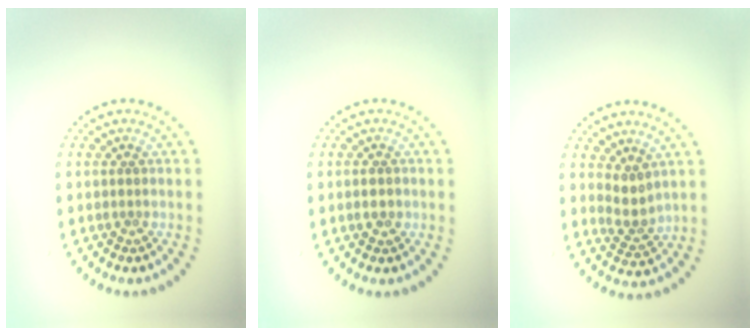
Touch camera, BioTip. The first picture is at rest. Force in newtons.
{"total": 1.0, "press": 0.9, "slide": 0.2}
{"total": 2.1, "press": 1.6, "slide": 1.3}